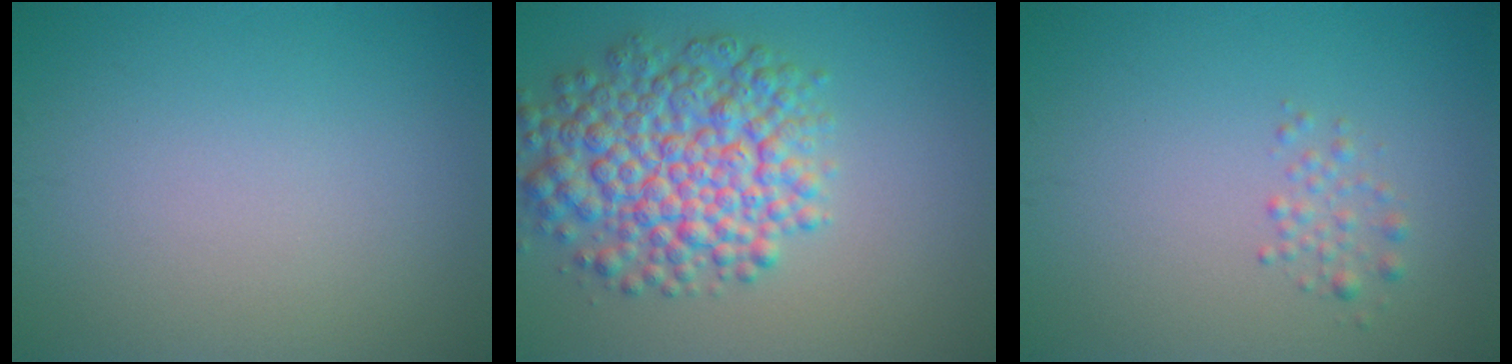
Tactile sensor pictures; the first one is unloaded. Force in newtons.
{"total": 8.0, "press": 8.0, "slide": 0.2}
{"total": 1.2, "press": 1.1, "slide": 0.1}